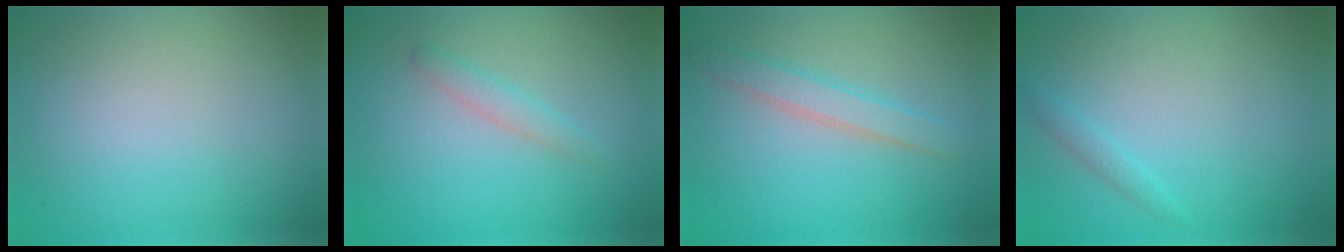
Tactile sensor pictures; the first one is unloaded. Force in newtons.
{"total": 1.4, "press": 1.4, "slide": 0.1}
{"total": 2.4, "press": 2.4, "slide": 0.2}
{"total": 0.9, "press": 0.9, "slide": 0.0}